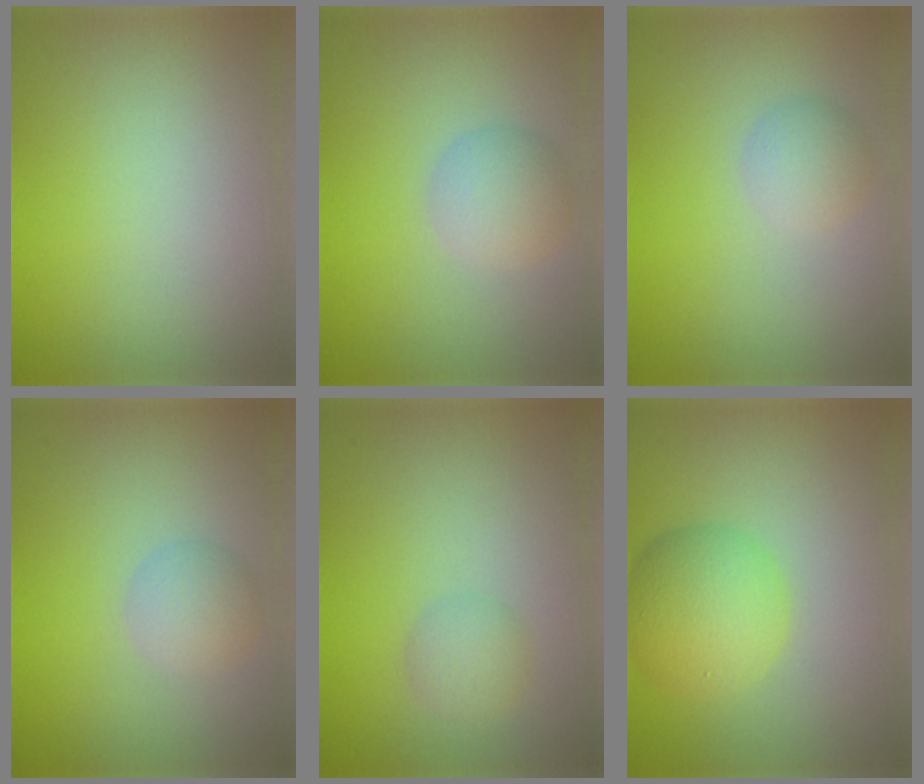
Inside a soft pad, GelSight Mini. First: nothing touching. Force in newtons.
{"total": 2.9, "press": 2.9, "slide": 0.1}
{"total": 2.1, "press": 2.1, "slide": 0.1}
{"total": 2.2, "press": 2.2, "slide": 0.1}
{"total": 1.6, "press": 1.6, "slide": 0.2}
{"total": 5.2, "press": 5.2, "slide": 0.2}